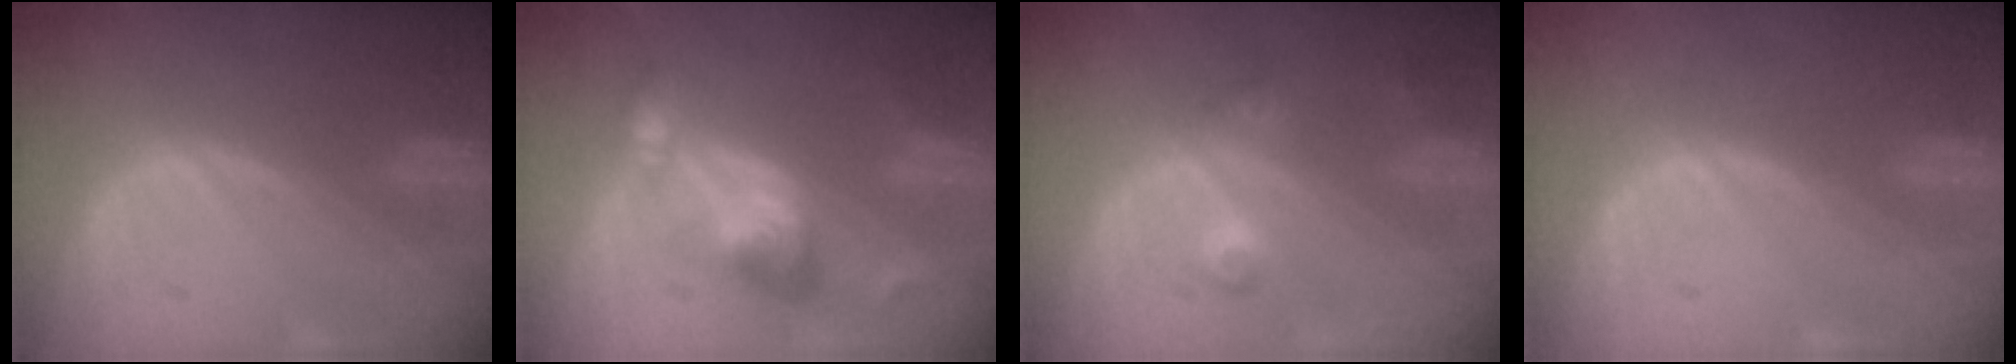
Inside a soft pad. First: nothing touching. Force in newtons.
{"total": 6.4, "press": 5.9, "slide": 2.5}
{"total": 3.6, "press": 3.4, "slide": 1.1}
{"total": 0.0}